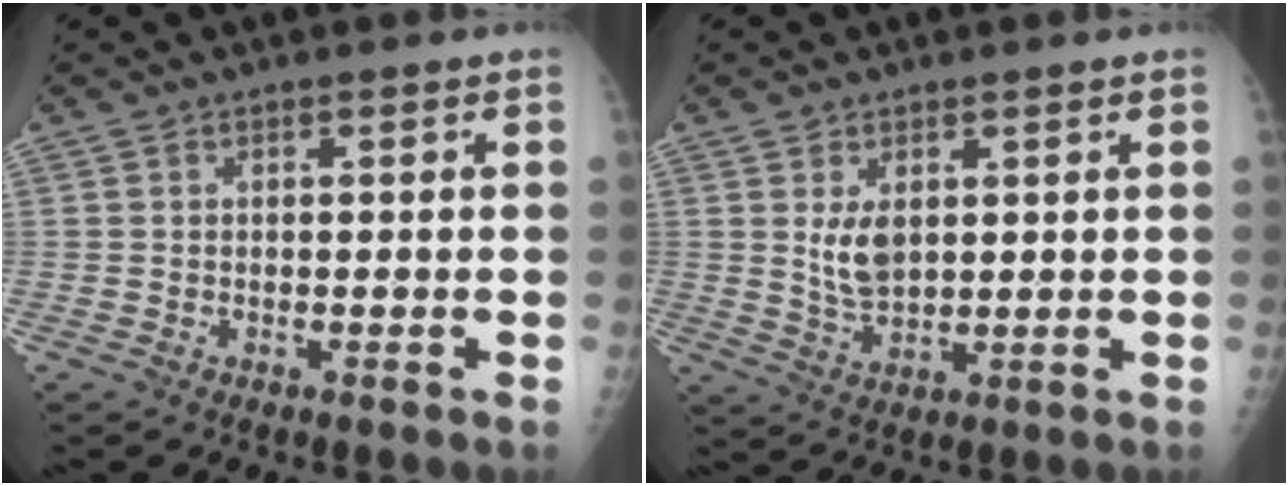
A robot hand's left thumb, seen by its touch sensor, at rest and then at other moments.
{"total": 5.3, "force": [1.7, 3.0, 4.0], "torque": [-0.062, -0.018, 0.041]}